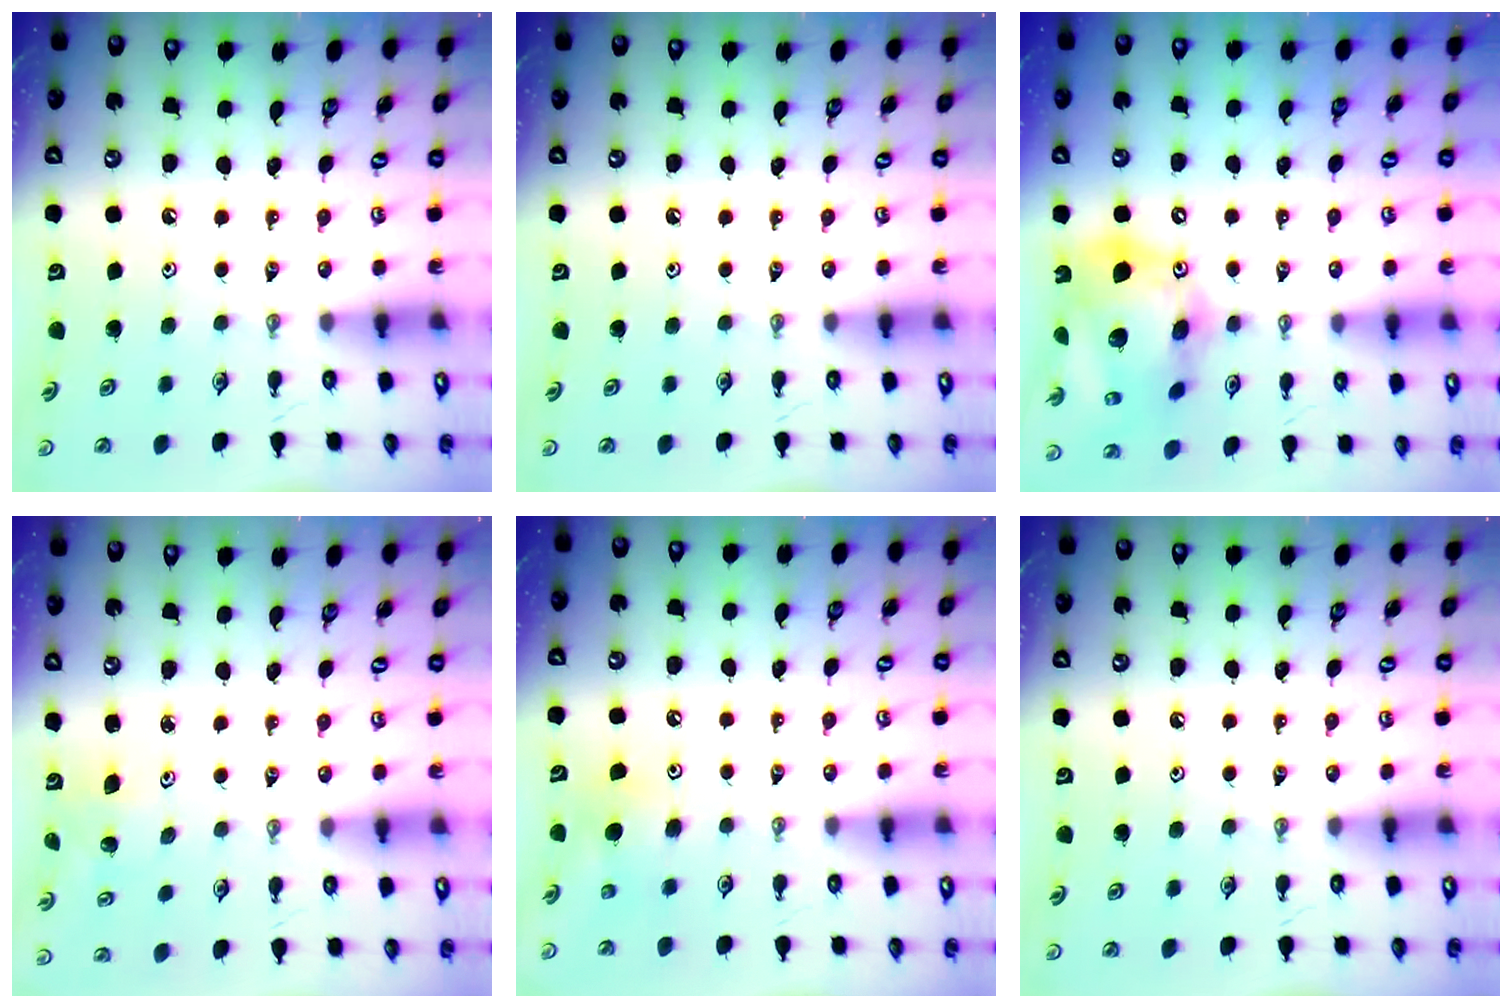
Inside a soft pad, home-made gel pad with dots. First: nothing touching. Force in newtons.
{"total": 0.0}
{"total": 22.1, "press": 21.9, "slide": 3.3}
{"total": 2.0, "press": 2.0, "slide": 0.1}
{"total": 6.2, "press": 6.1, "slide": 1.1}
{"total": 0.0}